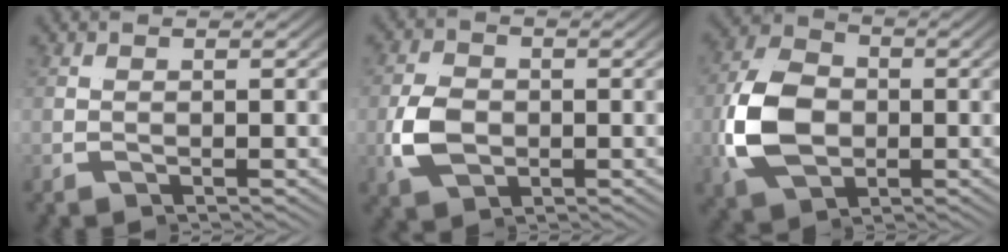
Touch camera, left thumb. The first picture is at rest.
{"total": 5.3, "force": [-0.3, 3.9, 3.6], "torque": [-0.083, -0.014, 0.003]}
{"total": 11.8, "force": [-0.6, 8.2, 8.5], "torque": [-0.186, -0.027, 0.003]}